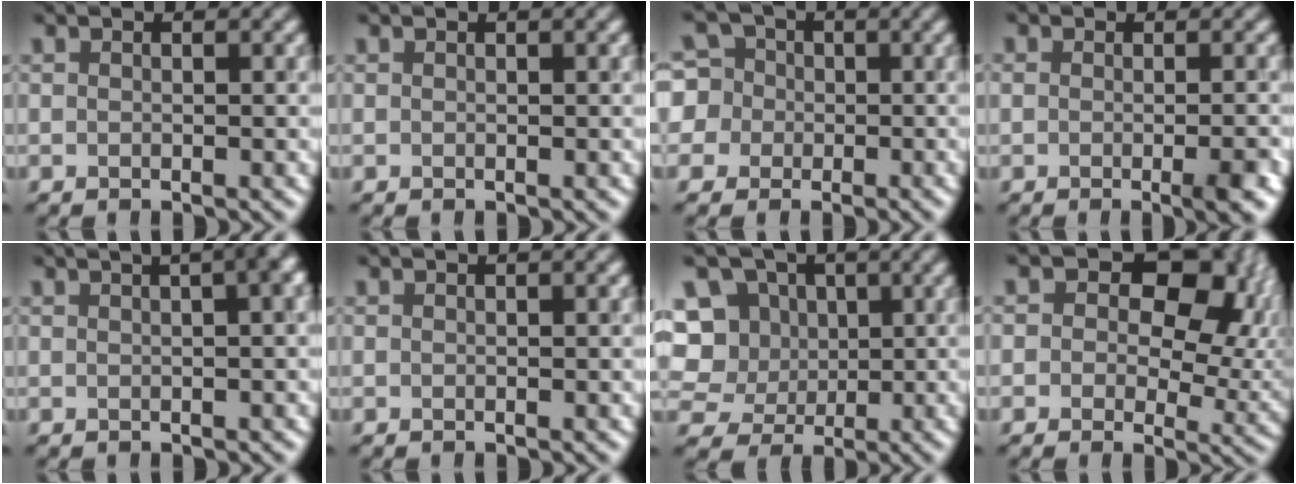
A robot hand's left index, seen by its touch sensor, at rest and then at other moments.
{"total": 0.6, "force": [0.2, 0.1, 0.5], "torque": [-0.005, 0.005, 0.001]}
{"total": 6.7, "force": [0.0, 6.5, 1.5], "torque": [-0.039, 0.031, -0.043]}
{"total": 2.6, "force": [-0.9, 0.6, 2.3], "torque": [-0.034, -0.007, -0.014]}
{"total": 11.7, "force": [4.6, 5.8, 9.1], "torque": [-0.036, 0.070, 0.019]}
{"total": 0.9, "force": [0.3, 0.2, 0.8], "torque": [-0.009, 0.006, 0.000]}
{"total": 10.0, "force": [2.7, 8.8, 3.8], "torque": [-0.084, 0.034, 0.028]}
{"total": 11.6, "force": [3.4, 7.4, 8.3], "torque": [-0.080, 0.004, 0.045]}